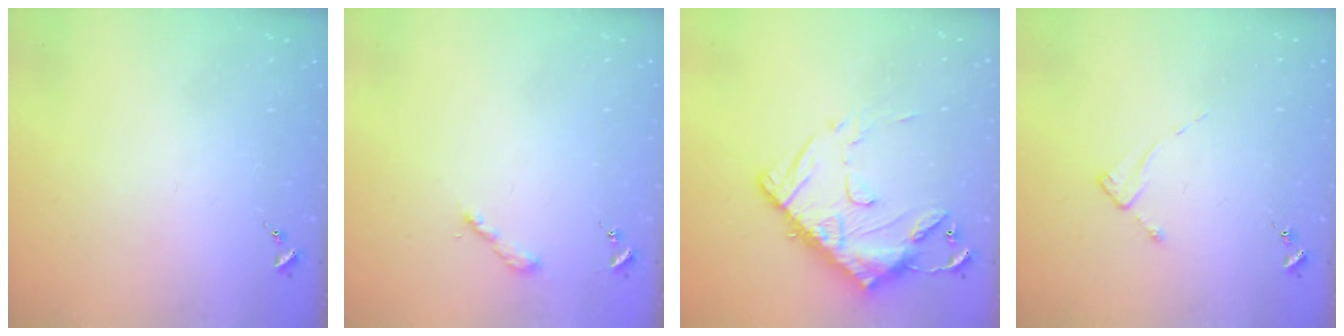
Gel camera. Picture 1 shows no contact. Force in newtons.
{"total": 2.2, "press": 2.2, "slide": 0.2}
{"total": 16.8, "press": 16.7, "slide": 1.2}
{"total": 2.6, "press": 2.6, "slide": 0.2}